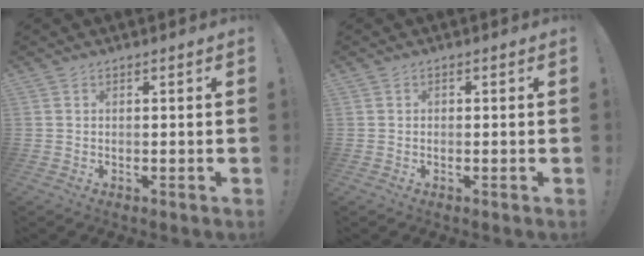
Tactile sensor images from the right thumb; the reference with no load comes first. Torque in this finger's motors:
{"motor_torque": [0.01, 0.18, 0.12, -0.25, -0.01]}